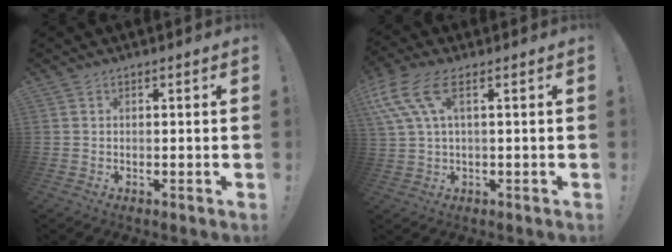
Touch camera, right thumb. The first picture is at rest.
{"total": 10.0, "force": [3.8, 4.2, 8.3], "torque": [-0.171, -0.006, 0.078]}